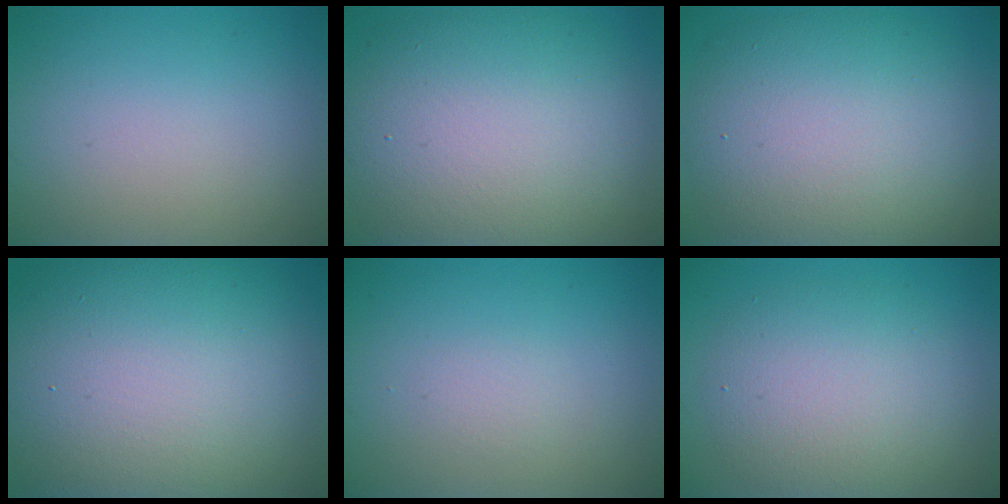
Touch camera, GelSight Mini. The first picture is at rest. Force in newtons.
{"total": 12.9, "press": 12.9, "slide": 0.5}
{"total": 11.3, "press": 11.3, "slide": 0.5}
{"total": 16.6, "press": 16.6, "slide": 0.8}
{"total": 0.8, "press": 0.8, "slide": 0.1}
{"total": 5.6, "press": 5.6, "slide": 0.5}